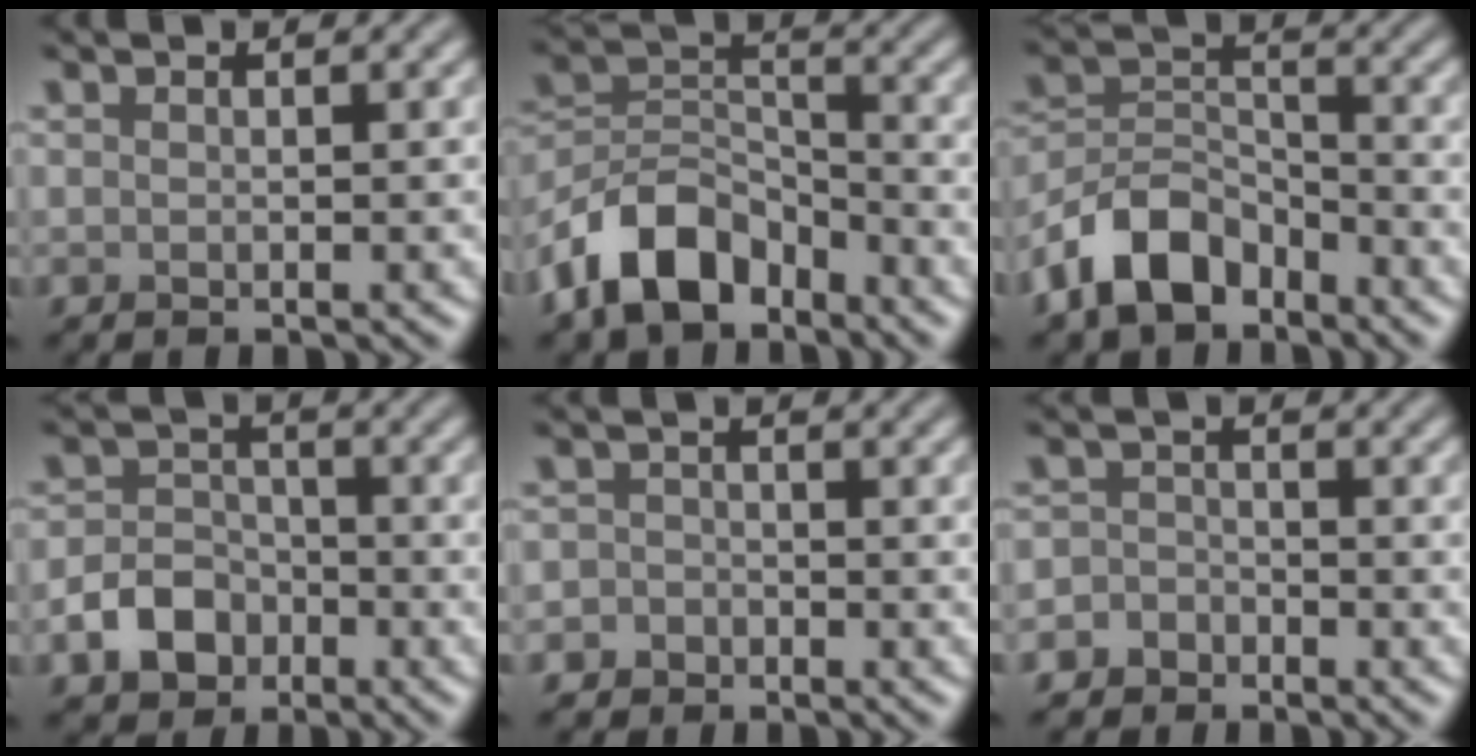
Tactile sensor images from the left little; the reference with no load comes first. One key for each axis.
{"total": 7.6, "fx": -5.1, "fy": 4.2, "fz": 3.9, "tx": -0.068, "ty": 0.005, "tz": -0.108}
{"total": 6.4, "fx": -4.3, "fy": 3.5, "fz": 3.1, "tx": -0.059, "ty": 0.005, "tz": -0.092}
{"total": 4.1, "fx": -2.0, "fy": 3.0, "fz": 1.8, "tx": -0.032, "ty": 0.001, "tz": -0.040}
{"total": 2.0, "fx": -1.1, "fy": 1.7, "fz": 0.1, "tx": 0.024, "ty": 0.008, "tz": -0.027}
{"total": 2.7, "fx": -1.7, "fy": 2.1, "fz": 0.1, "tx": 0.031, "ty": 0.005, "tz": -0.040}